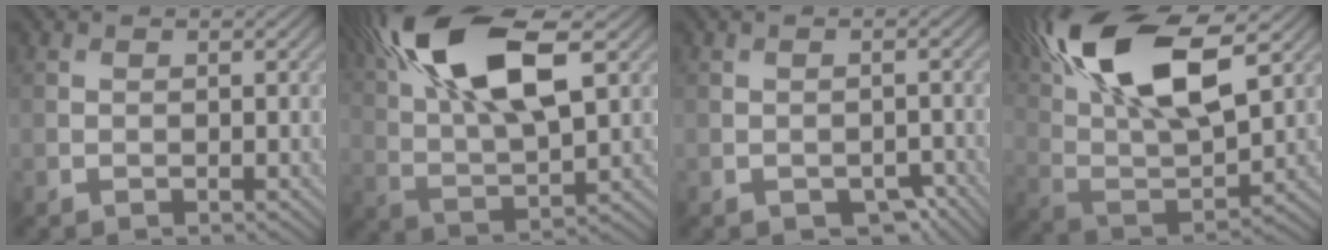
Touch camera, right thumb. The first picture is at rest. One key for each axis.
{"total": 16.4, "fx": 7.5, "fy": 6.0, "fz": 13.4, "tx": -0.282, "ty": 0.024, "tz": 0.129}
{"total": 2.9, "fx": -1.8, "fy": 1.6, "fz": 1.6, "tx": -0.019, "ty": -0.004, "tz": -0.019}
{"total": 18.2, "fx": 8.6, "fy": 7.0, "fz": 14.4, "tx": -0.314, "ty": 0.022, "tz": 0.157}